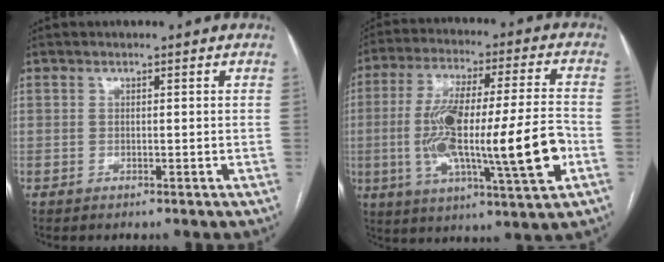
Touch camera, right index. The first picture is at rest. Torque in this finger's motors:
{"motor_torque": [2.14, 0.00, 0.73, 0.21]}